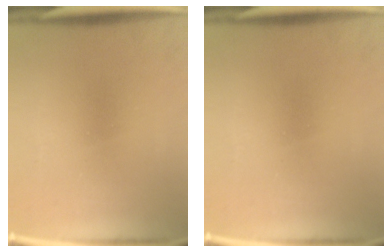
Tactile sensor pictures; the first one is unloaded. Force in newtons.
{"total": 0.0}